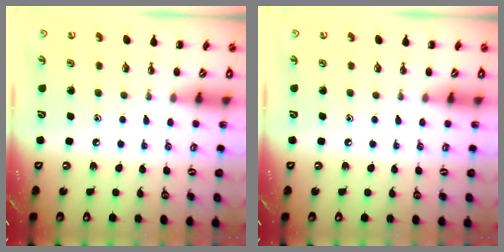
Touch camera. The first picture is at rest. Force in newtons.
{"total": 0.0}